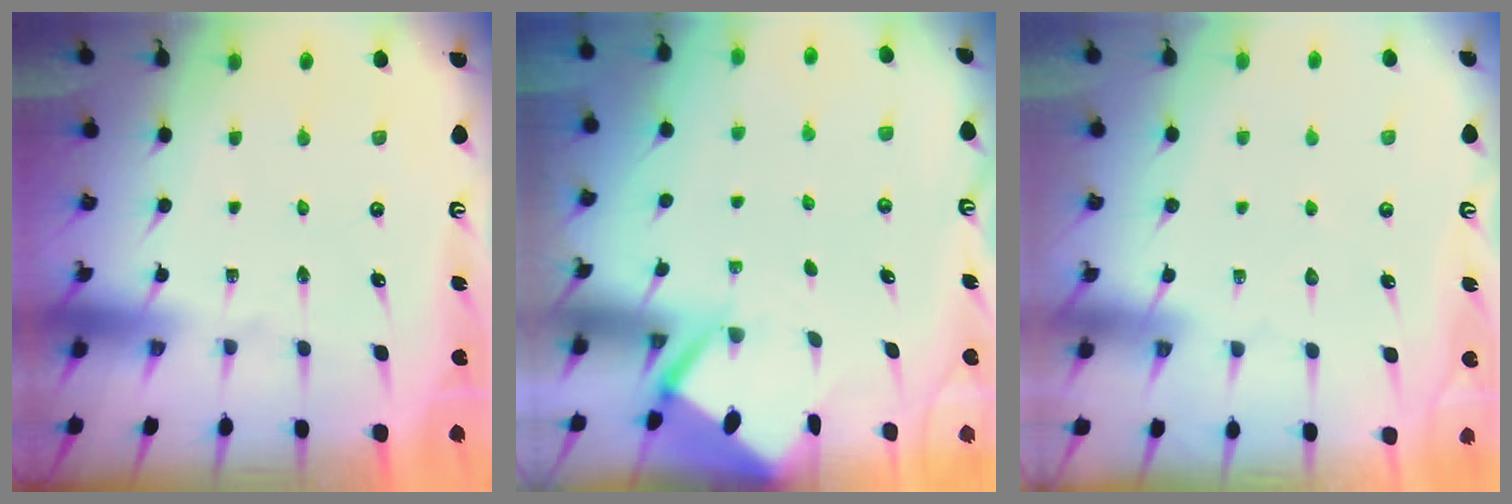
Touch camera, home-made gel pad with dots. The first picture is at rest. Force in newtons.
{"total": 2.7, "press": 2.7, "slide": 0.3}
{"total": 2.3, "press": 2.3, "slide": 0.3}